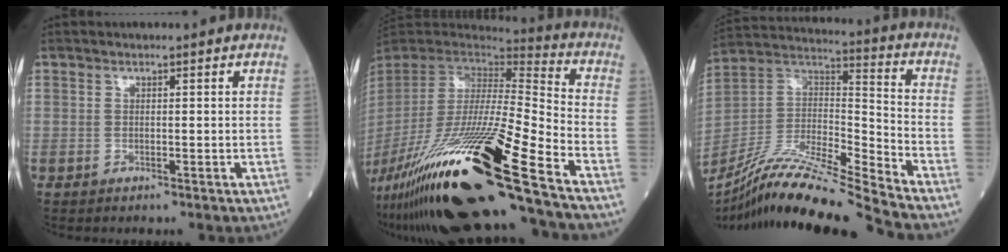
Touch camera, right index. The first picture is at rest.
{"total": 32.2, "force": [-19.8, 0.9, 25.3], "torque": [-0.477, -0.077, -0.361]}
{"total": 20.8, "force": [-18.3, -1.2, 9.9], "torque": [-0.210, -0.010, -0.334]}